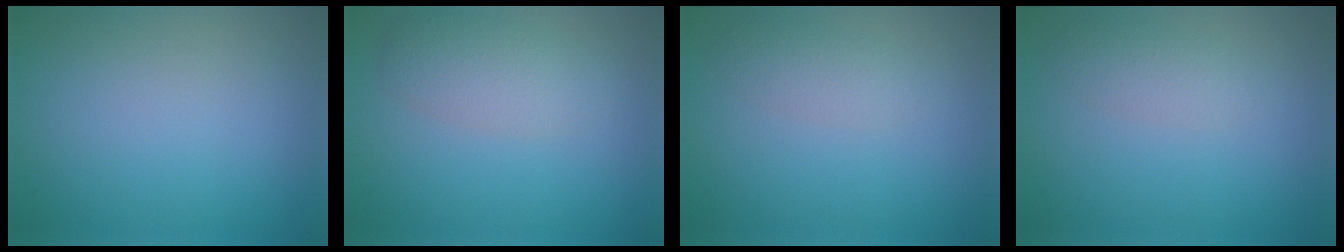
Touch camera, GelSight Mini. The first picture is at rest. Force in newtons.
{"total": 2.9, "press": 2.9, "slide": 0.1}
{"total": 1.8, "press": 1.8, "slide": 0.1}
{"total": 1.8, "press": 1.8, "slide": 0.1}